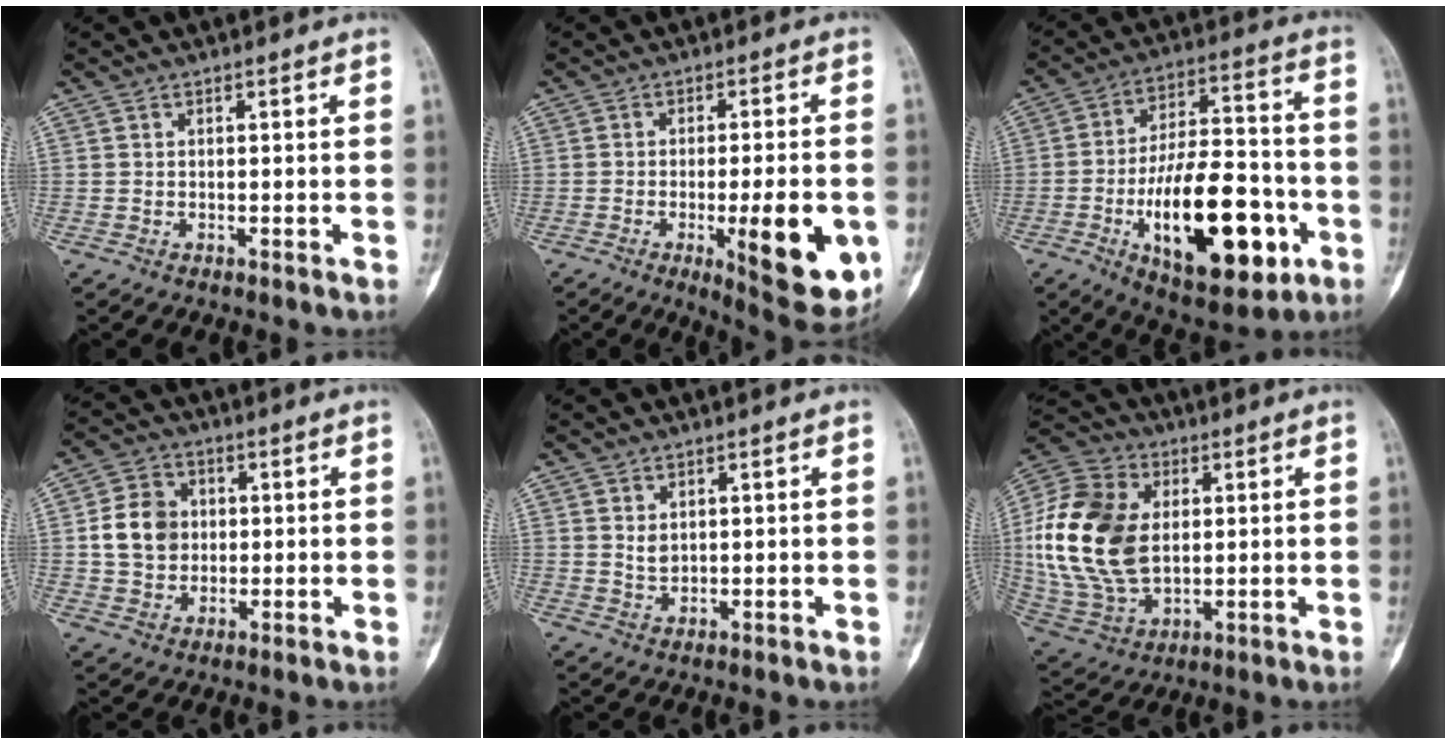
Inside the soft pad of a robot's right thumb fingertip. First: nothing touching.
{"total": 15.3, "force": [-4.2, 4.2, 14.1], "torque": [-0.179, -0.010, -0.048]}
{"total": 24.1, "force": [-7.8, 10.8, 20.1], "torque": [-0.300, 0.030, -0.110]}
{"total": 8.7, "force": [0.6, 7.4, 4.6], "torque": [-0.060, 0.006, 0.008]}
{"total": 2.1, "force": [0.7, 1.5, 1.4], "torque": [-0.019, -0.007, 0.018]}
{"total": 21.6, "force": [2.1, 14.5, 15.9], "torque": [-0.323, -0.006, 0.048]}